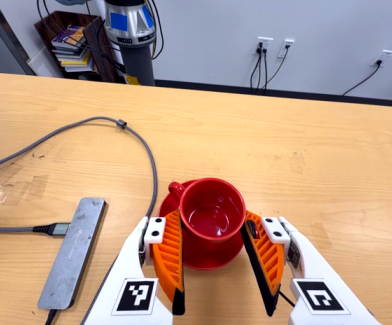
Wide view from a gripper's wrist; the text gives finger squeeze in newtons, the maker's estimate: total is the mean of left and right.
{"total": 6.2, "left": 6.5, "right": 6.0}